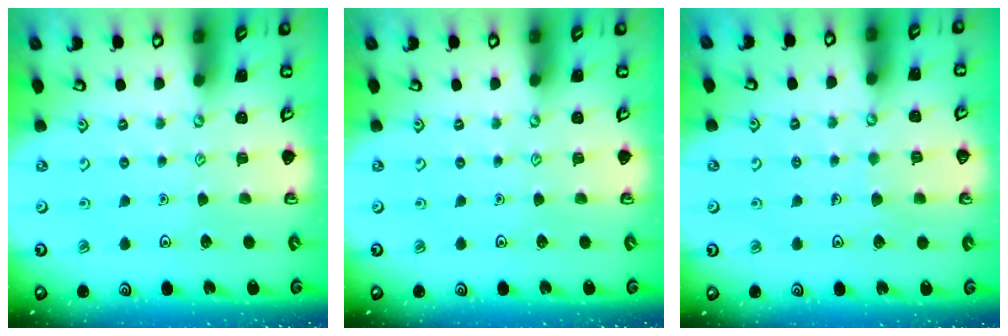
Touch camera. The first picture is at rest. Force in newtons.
{"total": 0.0}
{"total": 4.3, "press": 4.2, "slide": 0.3}